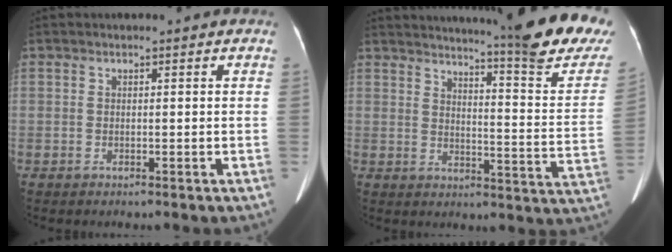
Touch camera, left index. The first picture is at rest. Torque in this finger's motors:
{"motor_torque": [0.91, -1.24, 0.10, 0.08]}